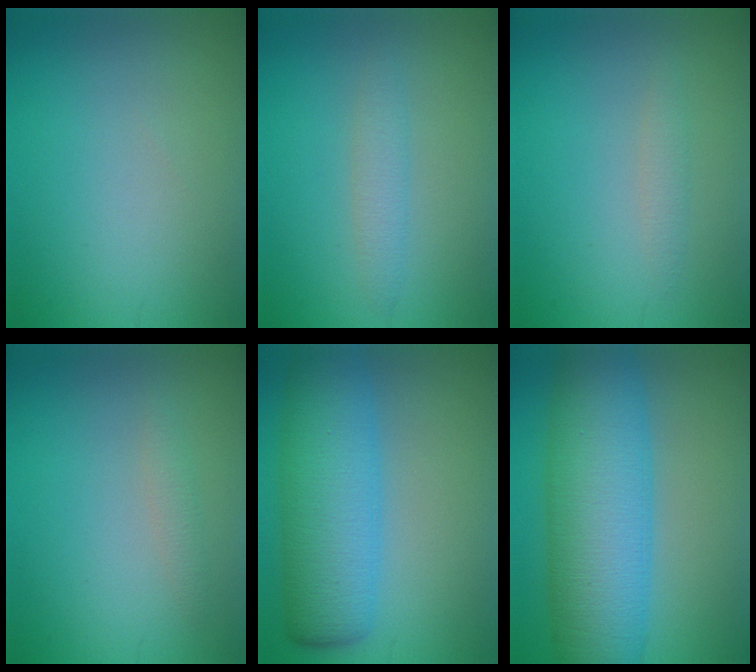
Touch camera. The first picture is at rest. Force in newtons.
{"total": 1.9, "press": 1.9, "slide": 0.1}
{"total": 1.1, "press": 1.1, "slide": 0.1}
{"total": 1.1, "press": 1.1, "slide": 0.0}
{"total": 9.1, "press": 9.1, "slide": 0.2}
{"total": 12.2, "press": 12.2, "slide": 0.1}